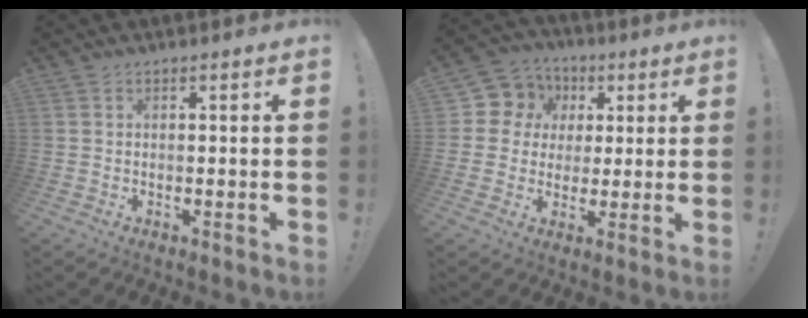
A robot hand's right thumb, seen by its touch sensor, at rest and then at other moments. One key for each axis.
{"total": 9.7, "fx": 2.2, "fy": 9.1, "fz": 2.7, "tx": -0.038, "ty": -0.009, "tz": 0.049}